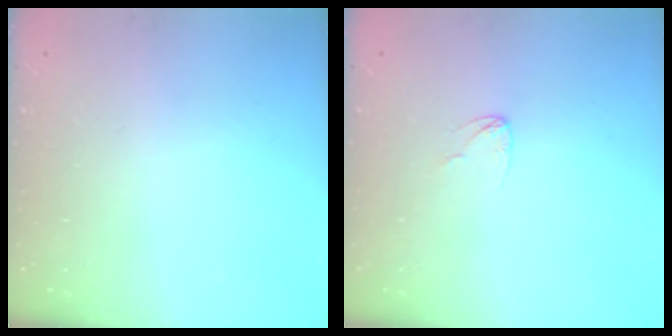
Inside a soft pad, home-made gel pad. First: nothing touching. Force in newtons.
{"total": 2.7, "press": 2.7, "slide": 0.1}